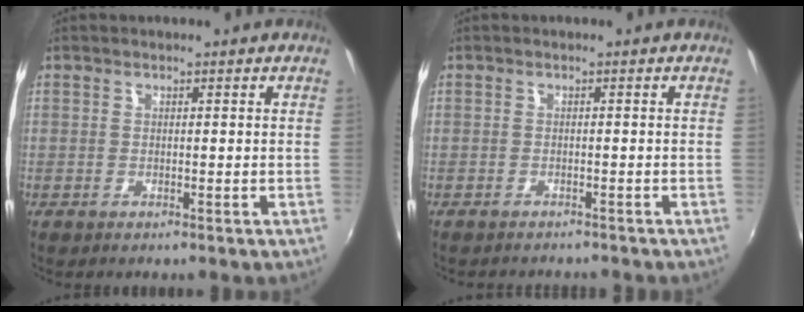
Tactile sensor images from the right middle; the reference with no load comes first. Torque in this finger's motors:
{"motor_torque": [0.39, -0.84, -0.05, 0.00]}